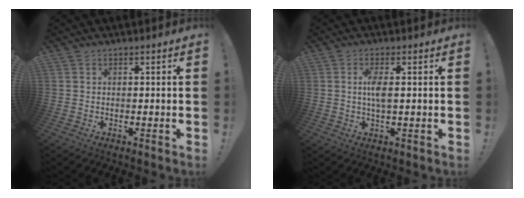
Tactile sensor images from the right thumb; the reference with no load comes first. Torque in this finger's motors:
{"motor_torque": [2.47, 2.54, 0.55, -0.17, 0.00]}